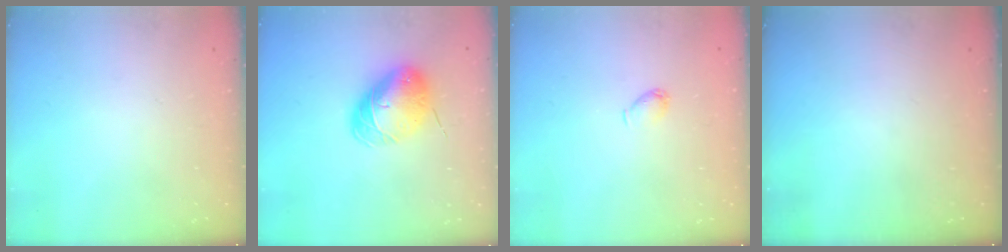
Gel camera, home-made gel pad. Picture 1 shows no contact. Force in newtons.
{"total": 9.2, "press": 9.0, "slide": 2.1}
{"total": 3.2, "press": 3.2, "slide": 0.6}
{"total": 0.0}